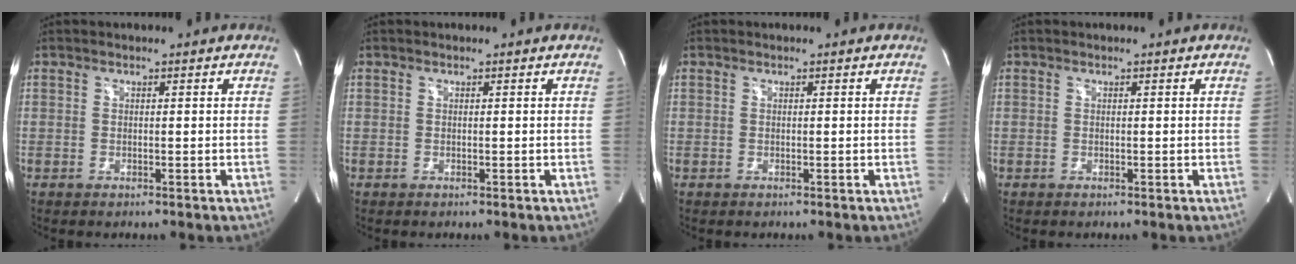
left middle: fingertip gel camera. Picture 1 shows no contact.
{"total": 0.0}
{"total": 0.0}
{"total": 0.0}